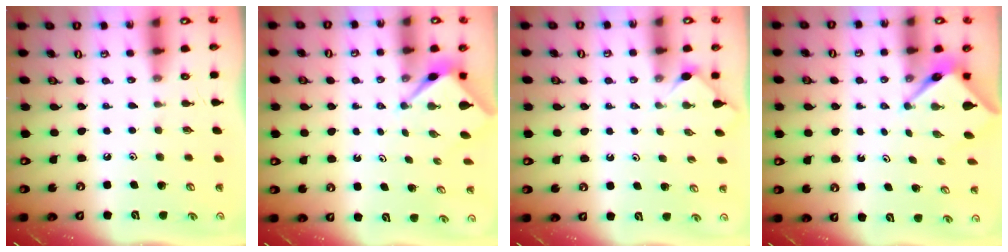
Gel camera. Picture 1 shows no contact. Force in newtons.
{"total": 2.8, "press": 2.8, "slide": 0.1}
{"total": 1.7, "press": 1.6, "slide": 0.5}
{"total": 3.9, "press": 3.9, "slide": 0.2}